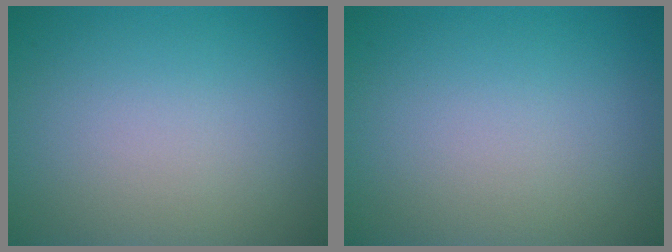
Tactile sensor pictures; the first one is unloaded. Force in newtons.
{"total": 0.0}